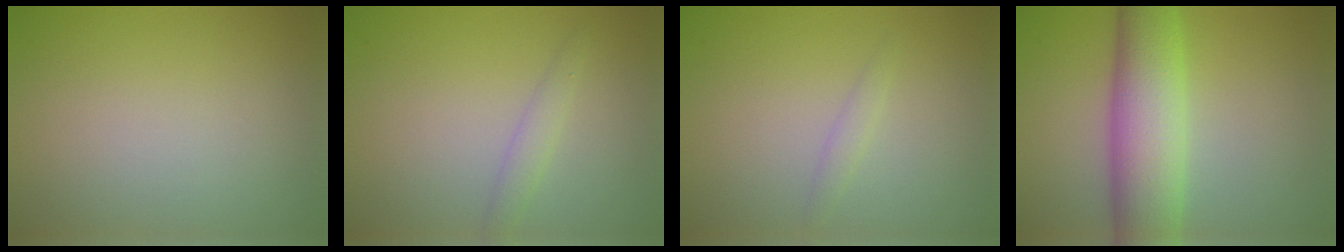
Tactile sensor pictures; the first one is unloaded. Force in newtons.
{"total": 1.4, "press": 1.4, "slide": 0.0}
{"total": 0.9, "press": 0.9, "slide": 0.1}
{"total": 8.5, "press": 8.5, "slide": 0.2}